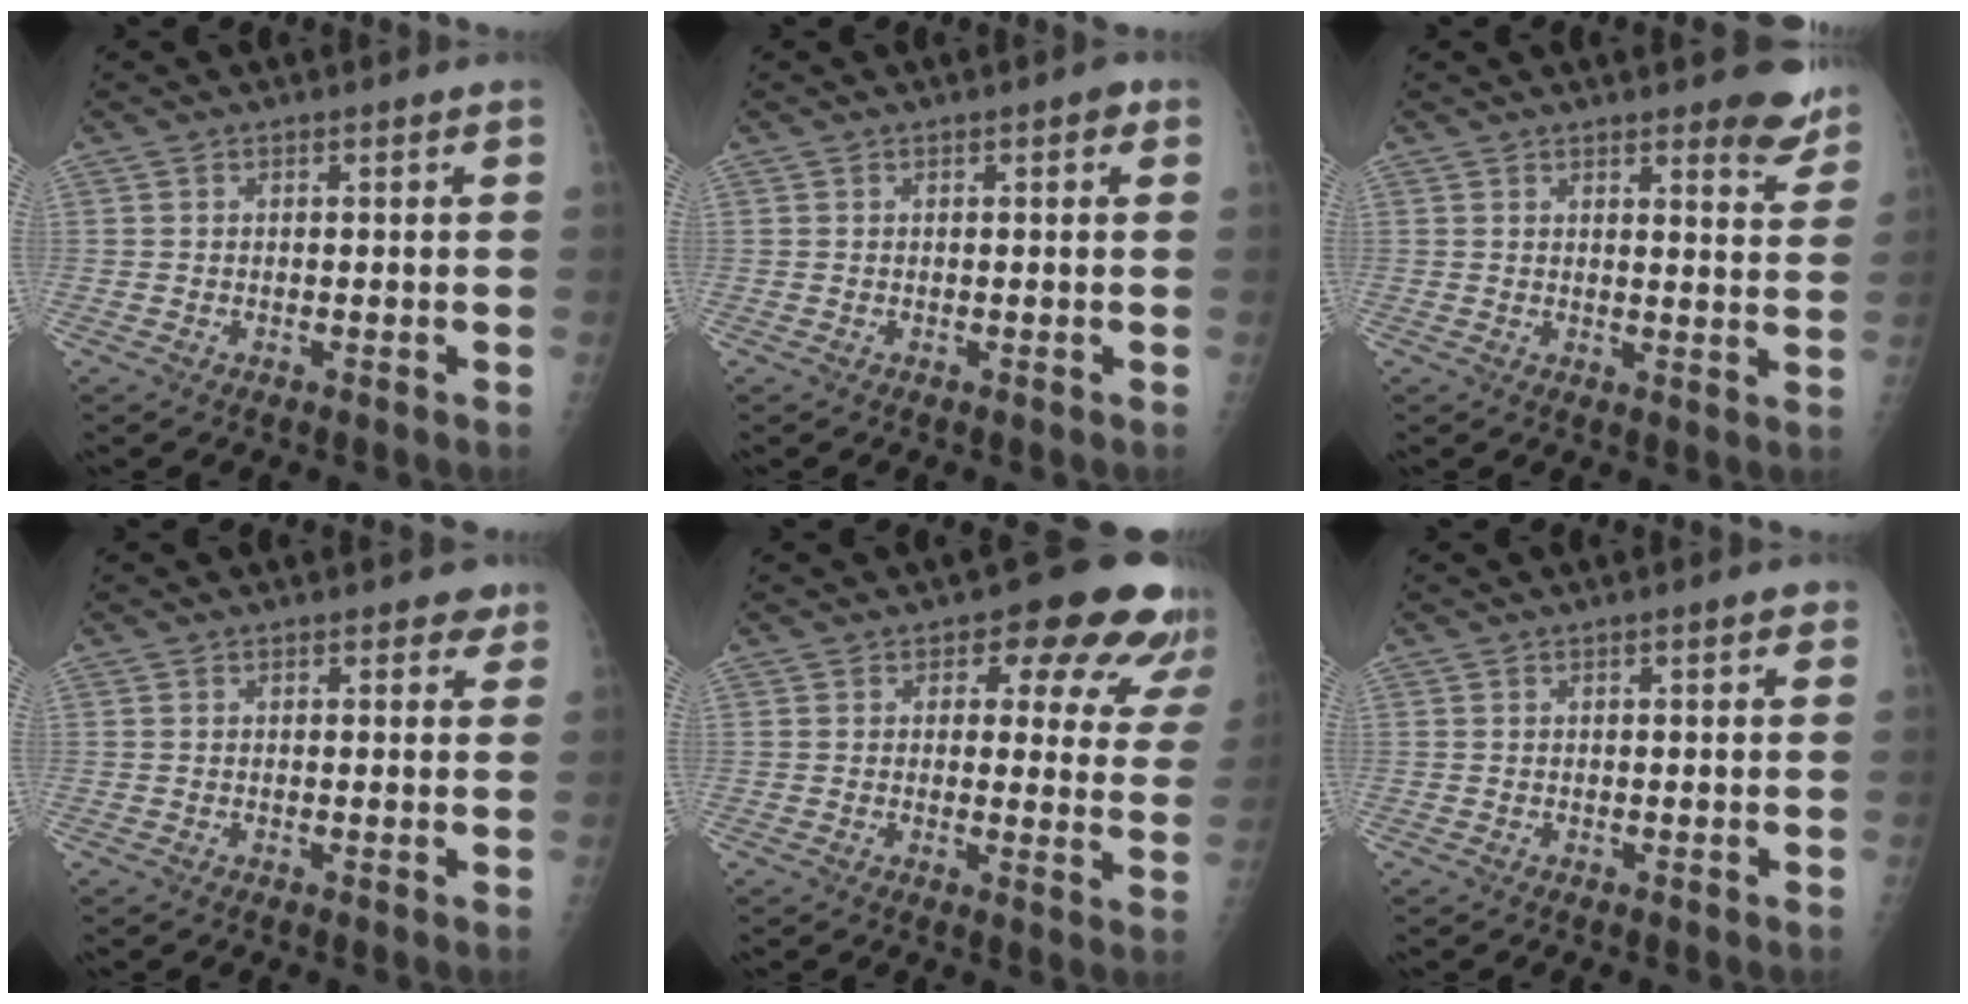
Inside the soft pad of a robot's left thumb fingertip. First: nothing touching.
{"total": 1.6, "force": [0.6, 0.6, 1.3], "torque": [-0.015, 0.002, 0.005]}
{"total": 6.9, "force": [5.4, 1.8, 3.9], "torque": [-0.023, -0.034, 0.058]}
{"total": 2.7, "force": [1.8, 1.4, 1.4], "torque": [0.004, -0.005, 0.017]}
{"total": 14.4, "force": [9.8, 6.9, 7.9], "torque": [-0.026, -0.048, 0.091]}
{"total": 2.0, "force": [1.0, 0.5, 1.6], "torque": [-0.019, 0.001, 0.010]}